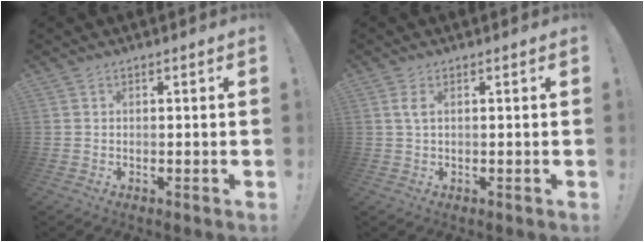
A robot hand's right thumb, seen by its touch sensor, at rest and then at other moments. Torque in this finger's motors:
{"motor_torque": [-0.15, 0.01, 0.35, -0.05, 0.05]}